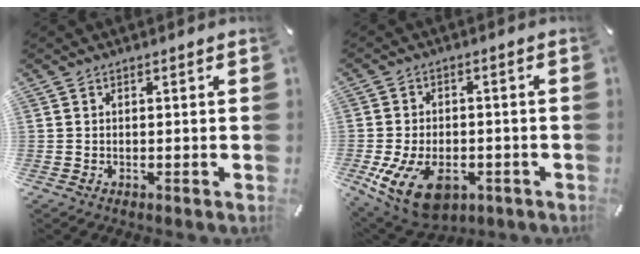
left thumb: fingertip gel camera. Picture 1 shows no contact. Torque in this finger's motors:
{"motor_torque": [1.75, 2.76, 0.67, -0.22, 0.26]}